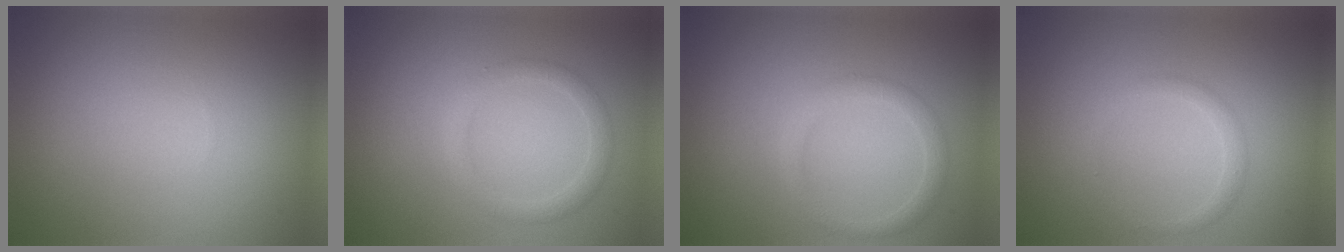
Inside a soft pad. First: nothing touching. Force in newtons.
{"total": 1.9, "press": 1.9, "slide": 0.0}
{"total": 1.9, "press": 1.9, "slide": 0.2}
{"total": 1.3, "press": 1.3, "slide": 0.1}